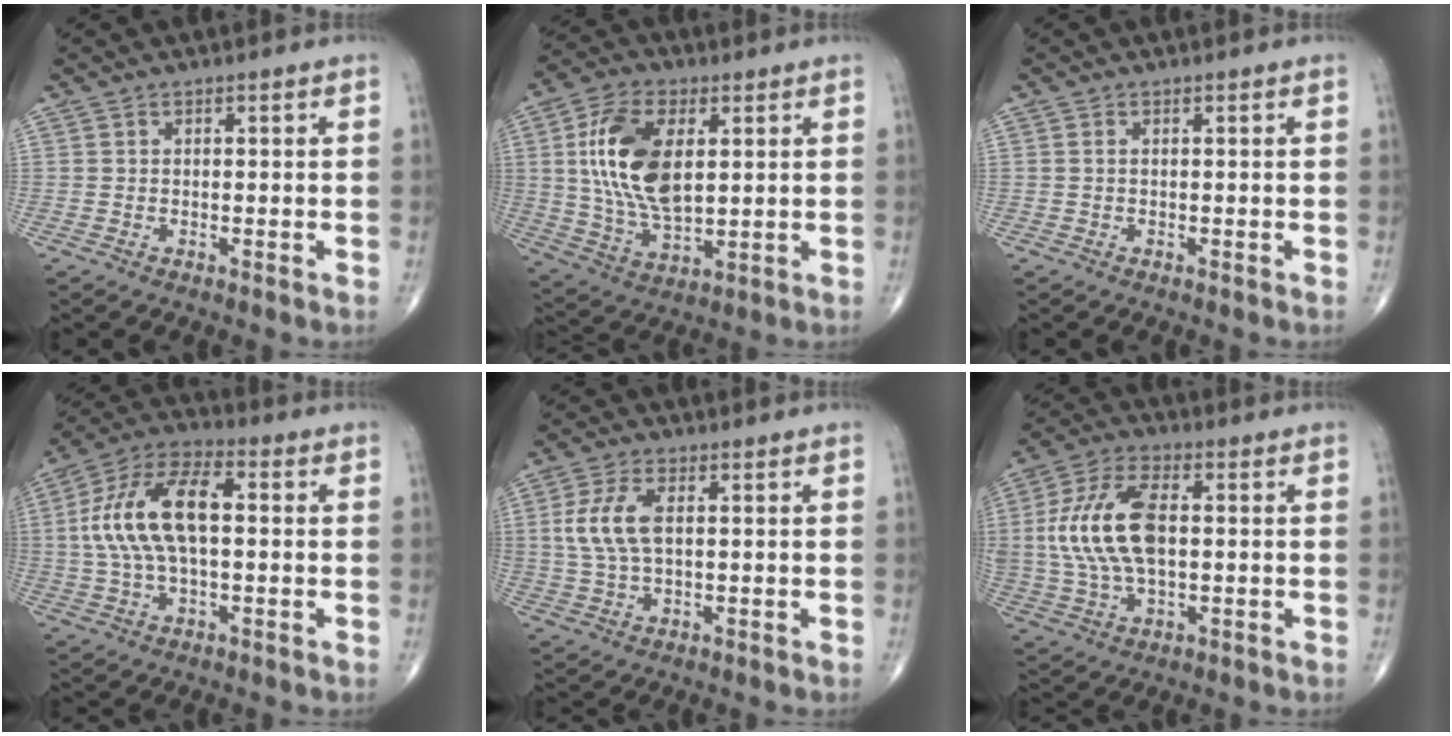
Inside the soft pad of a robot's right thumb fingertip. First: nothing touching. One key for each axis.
{"total": 16.5, "fx": 3.2, "fy": 8.7, "fz": 13.6, "tx": -0.258, "ty": -0.009, "tz": 0.064}
{"total": 0.5, "fx": 0.1, "fy": 0.2, "fz": 0.5, "tx": -0.013, "ty": 0.001, "tz": 0.001}
{"total": 15.8, "fx": 1.2, "fy": 7.7, "fz": 13.8, "tx": -0.272, "ty": 0.032, "tz": 0.018}
{"total": 8.3, "fx": 1.3, "fy": 4.3, "fz": 7.0, "tx": -0.158, "ty": 0.003, "tz": 0.028}
{"total": 15.7, "fx": 1.2, "fy": 8.1, "fz": 13.3, "tx": -0.277, "ty": 0.013, "tz": 0.022}